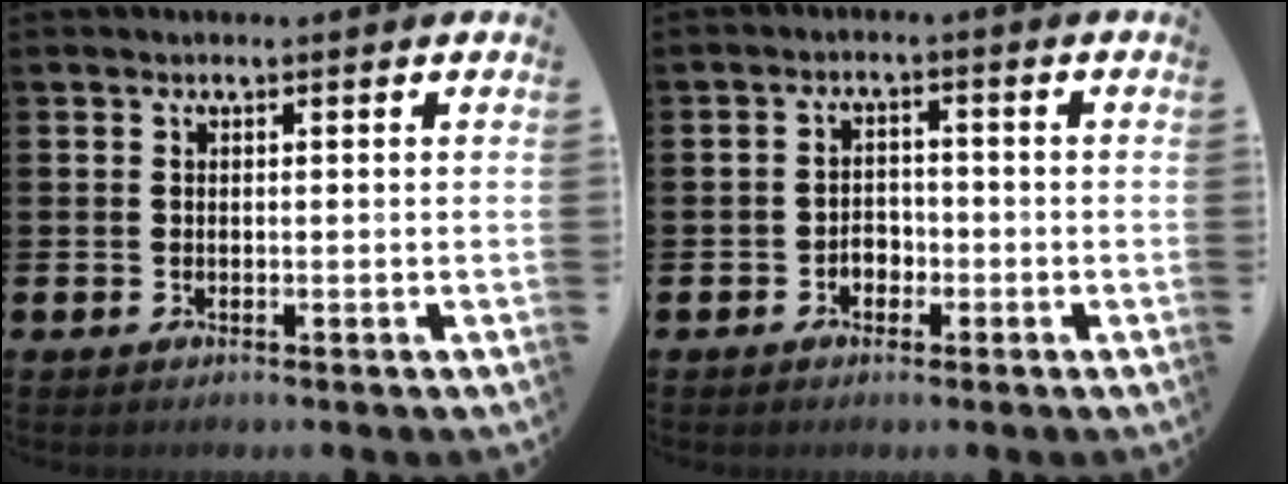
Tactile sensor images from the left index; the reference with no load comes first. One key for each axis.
{"total": 2.4, "fx": -1.2, "fy": 1.8, "fz": 1.0, "tx": -0.022, "ty": 0.005, "tz": -0.029}